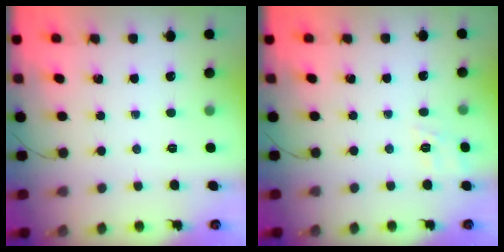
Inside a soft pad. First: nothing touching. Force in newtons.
{"total": 9.0, "press": 8.9, "slide": 1.8}